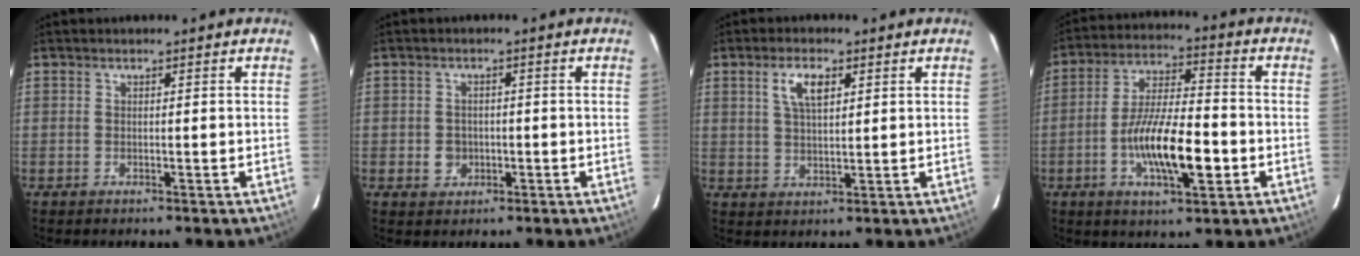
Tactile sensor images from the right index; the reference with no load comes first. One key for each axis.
{"total": 3.2, "fx": -0.7, "fy": 2.9, "fz": 0.9, "tx": -0.019, "ty": 0.005, "tz": -0.005}
{"total": 5.3, "fx": 2.3, "fy": 2.1, "fz": 4.3, "tx": -0.078, "ty": 0.008, "tz": 0.044}
{"total": 13.8, "fx": -4.2, "fy": 4.0, "fz": 12.5, "tx": -0.237, "ty": -0.006, "tz": -0.073}